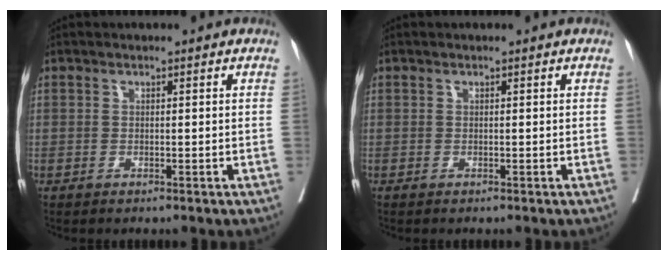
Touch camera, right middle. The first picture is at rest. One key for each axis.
{"total": 0.0}